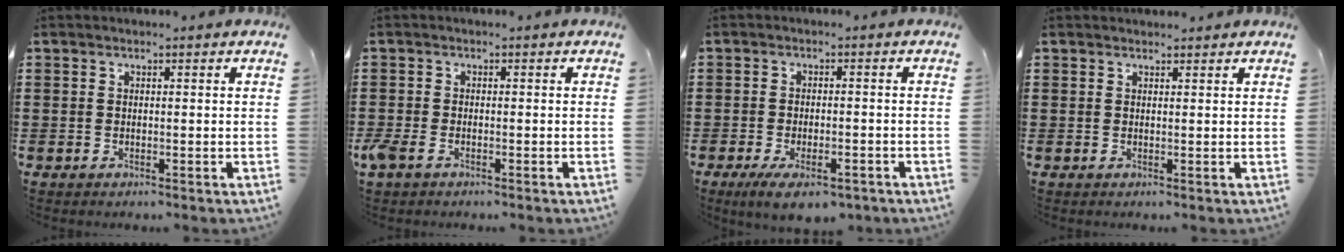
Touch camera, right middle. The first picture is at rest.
{"total": 1.9, "force": [-1.2, 0.9, 1.3], "torque": [-0.045, -0.008, -0.029]}
{"total": 4.6, "force": [-3.2, 1.4, 3.0], "torque": [-0.060, -0.006, -0.062]}
{"total": 0.9, "force": [0.9, 0.2, 0.0], "torque": [0.006, -0.002, 0.015]}